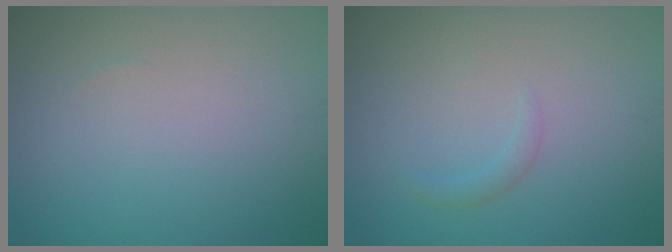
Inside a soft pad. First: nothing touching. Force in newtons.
{"total": 0.9, "press": 0.8, "slide": 0.1}